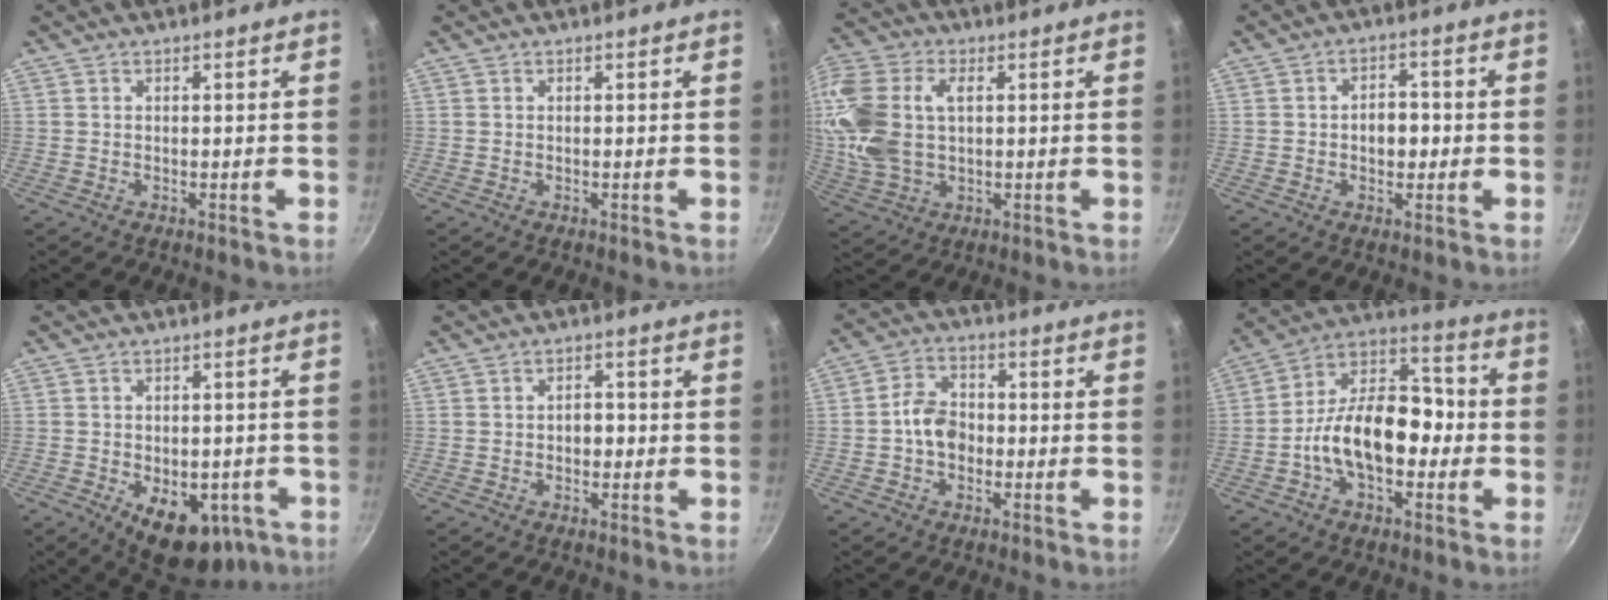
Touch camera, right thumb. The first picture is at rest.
{"total": 0.0}
{"total": 18.8, "force": [2.5, 11.8, 14.5], "torque": [-0.363, 0.008, 0.048]}
{"total": 5.0, "force": [-0.4, 3.3, 3.7], "torque": [-0.036, 0.011, -0.009]}
{"total": 13.8, "force": [-6.2, 8.0, 9.5], "torque": [-0.120, 0.011, -0.073]}
{"total": 2.9, "force": [-0.4, 2.0, 2.1], "torque": [-0.015, 0.009, -0.010]}
{"total": 6.8, "force": [-1.1, 5.0, 4.5], "torque": [-0.063, 0.022, -0.031]}
{"total": 17.8, "force": [-2.8, 10.5, 14.1], "torque": [-0.223, 0.046, -0.055]}